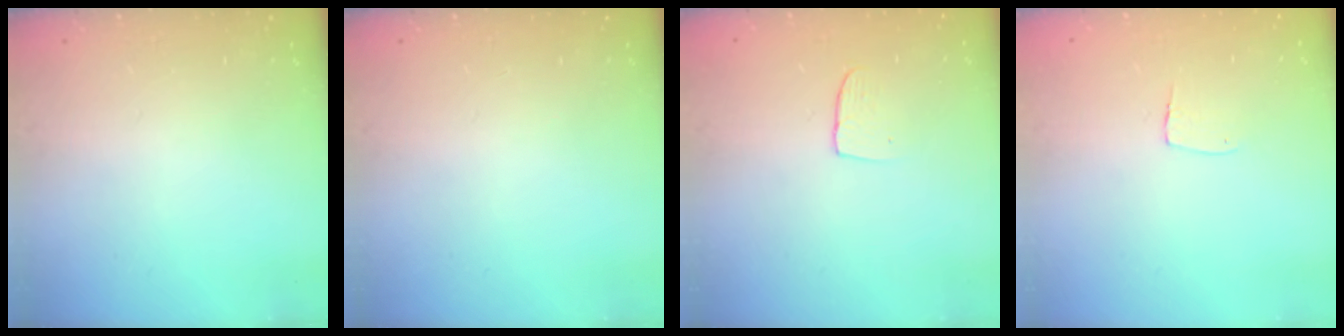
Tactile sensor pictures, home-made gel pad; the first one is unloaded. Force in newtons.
{"total": 0.0}
{"total": 4.9, "press": 4.9, "slide": 0.4}
{"total": 5.4, "press": 5.4, "slide": 0.3}